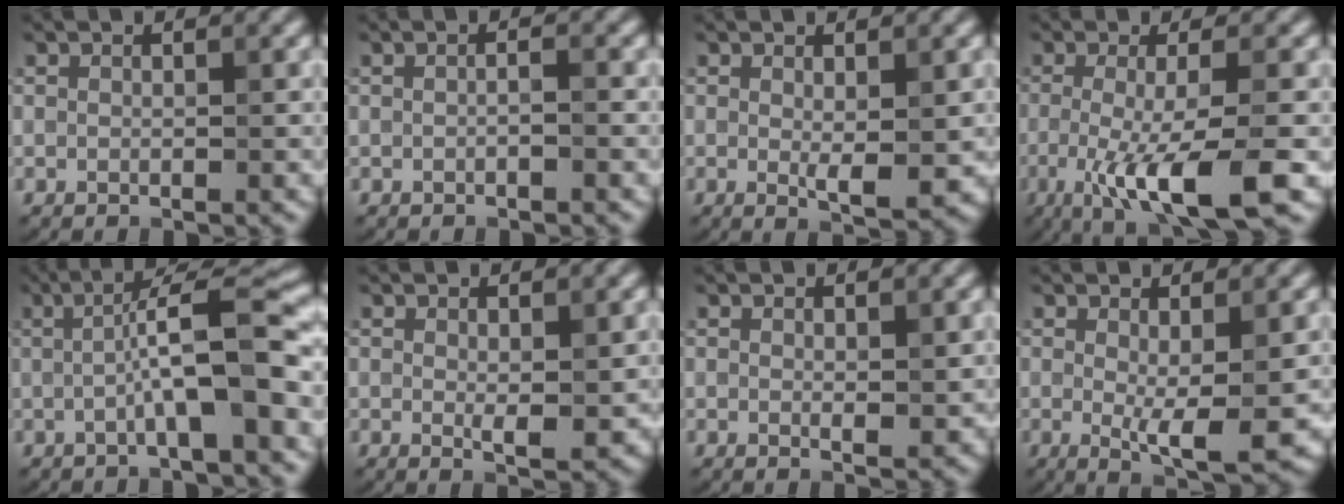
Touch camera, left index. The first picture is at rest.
{"total": 0.8, "force": [-0.3, 0.1, 0.7], "torque": [-0.016, 0.002, -0.006]}
{"total": 2.2, "force": [0.2, 0.5, 2.2], "torque": [-0.035, -0.010, 0.007]}
{"total": 7.4, "force": [-2.5, 1.3, 6.9], "torque": [-0.116, -0.011, -0.047]}
{"total": 6.9, "force": [-1.1, 1.0, 6.8], "torque": [-0.105, 0.025, -0.024]}
{"total": 1.8, "force": [0.3, 0.6, 1.7], "torque": [-0.025, -0.008, 0.007]}
{"total": 1.1, "force": [0.2, 0.4, 1.0], "torque": [-0.013, -0.005, 0.005]}
{"total": 4.1, "force": [-0.1, 0.8, 4.0], "torque": [-0.064, -0.013, 0.001]}